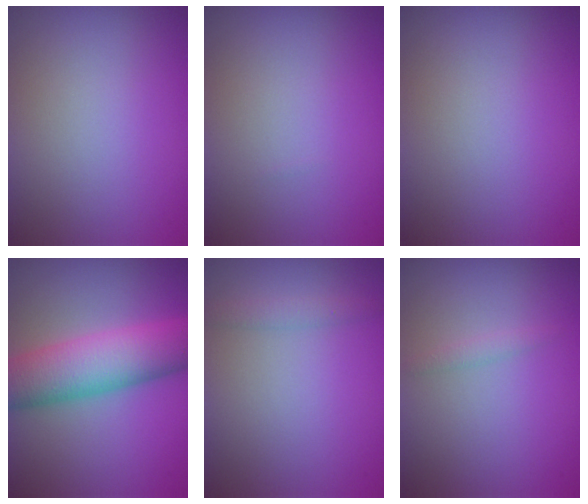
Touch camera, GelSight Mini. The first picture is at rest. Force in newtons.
{"total": 0.0}
{"total": 0.0}
{"total": 8.7, "press": 8.7, "slide": 0.2}
{"total": 1.1, "press": 1.1, "slide": 0.1}
{"total": 0.7, "press": 0.7, "slide": 0.1}